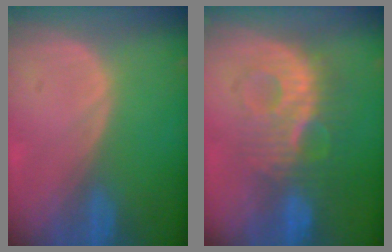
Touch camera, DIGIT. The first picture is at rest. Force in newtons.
{"total": 9.3, "press": 9.0, "slide": 2.2}